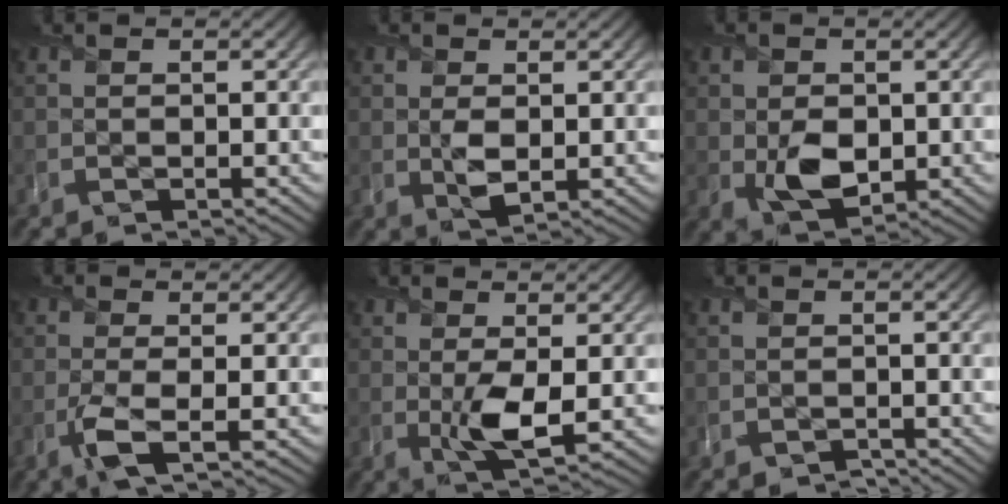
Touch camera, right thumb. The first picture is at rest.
{"total": 2.7, "force": [0.2, 1.7, 2.0], "torque": [-0.047, -0.009, 0.008]}
{"total": 5.3, "force": [-0.4, 3.9, 3.7], "torque": [-0.078, -0.014, -0.006]}
{"total": 3.4, "force": [-1.1, 0.8, 3.1], "torque": [-0.070, -0.003, -0.031]}
{"total": 4.7, "force": [-0.1, 1.9, 4.3], "torque": [-0.090, -0.011, -0.002]}
{"total": 1.3, "force": [-1.1, 0.7, 0.2], "torque": [-0.006, -0.008, -0.023]}